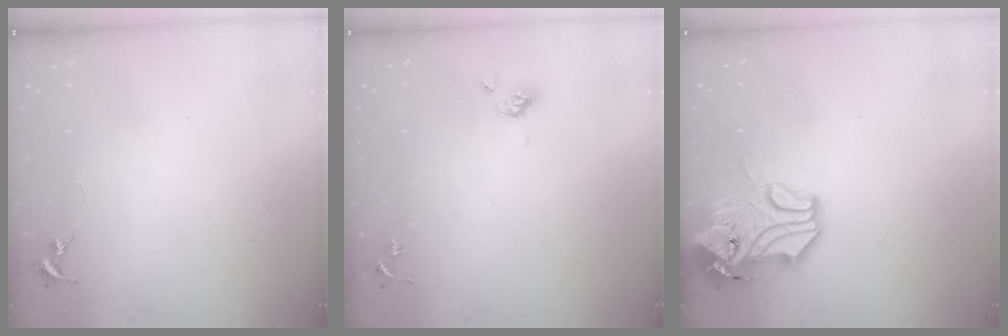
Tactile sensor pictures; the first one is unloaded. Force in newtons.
{"total": 5.1, "press": 4.9, "slide": 1.4}
{"total": 13.7, "press": 13.5, "slide": 1.8}